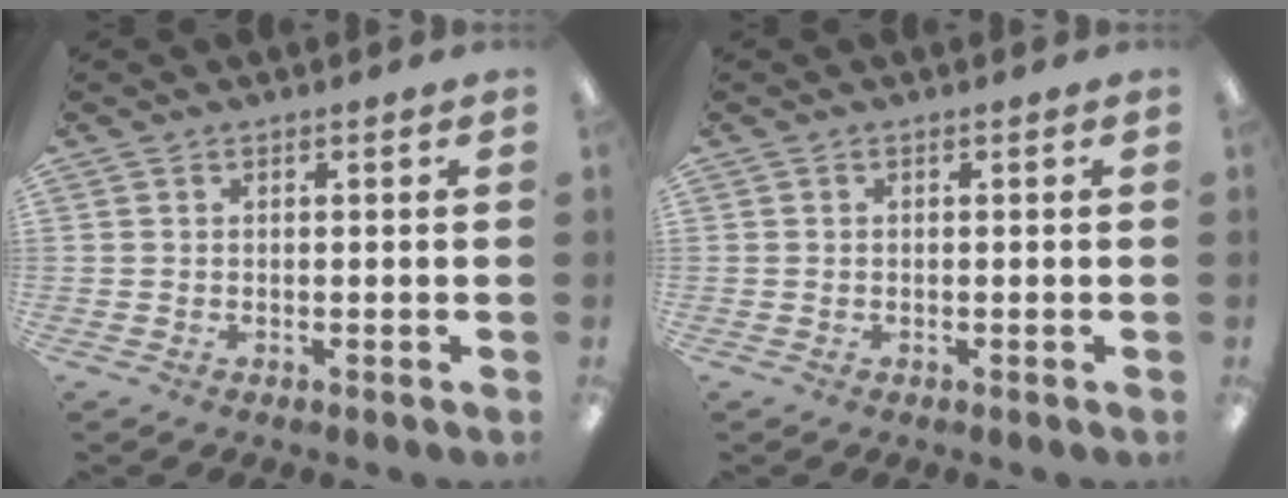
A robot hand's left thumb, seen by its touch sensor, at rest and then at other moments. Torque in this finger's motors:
{"motor_torque": [0.00, 0.00, -0.08, -0.08, -0.02]}